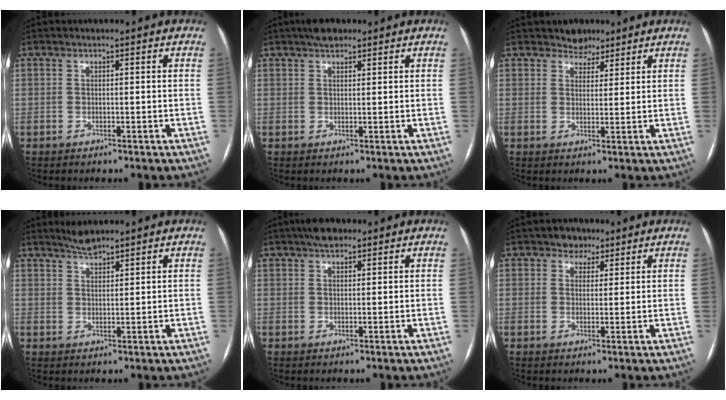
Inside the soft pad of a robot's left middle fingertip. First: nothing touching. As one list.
[{"total": 3.1, "force": [2.4, 1.2, 1.5], "torque": [-0.027, 0.013, 0.038]}, {"total": 3.3, "force": [2.8, 1.9, 0.2], "torque": [0.001, 0.001, 0.042]}, {"total": 3.1, "force": [2.8, 0.2, 1.1], "torque": [-0.023, 0.003, 0.054]}, {"total": 3.6, "force": [2.7, 1.4, 1.9], "torque": [-0.036, 0.015, 0.046]}, {"total": 3.1, "force": [2.1, 2.2, 0.6], "torque": [-0.006, 0.004, 0.028]}]